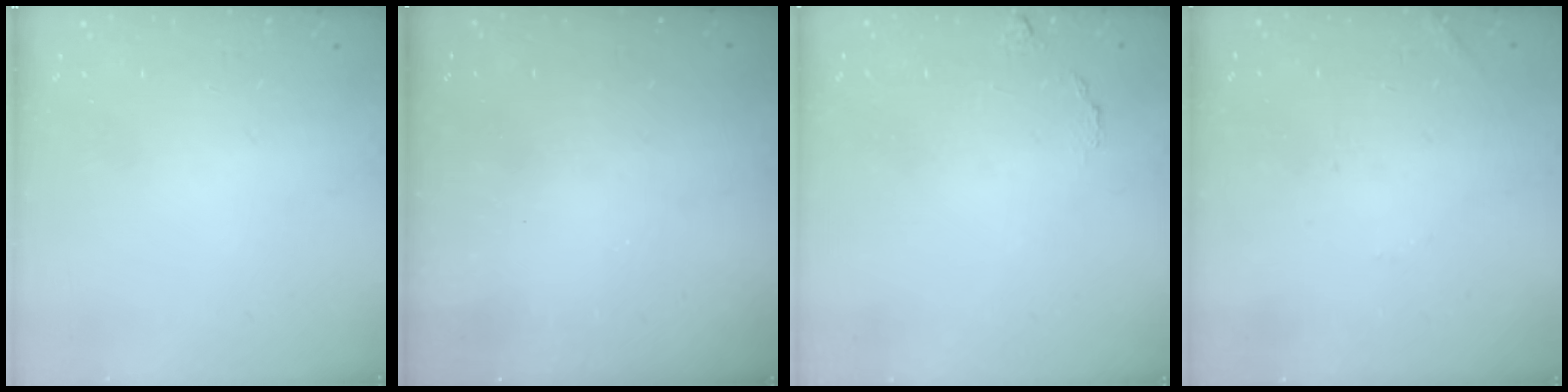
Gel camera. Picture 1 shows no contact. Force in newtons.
{"total": 3.0, "press": 3.0, "slide": 0.1}
{"total": 5.2, "press": 5.2, "slide": 0.3}
{"total": 5.7, "press": 5.7, "slide": 0.1}